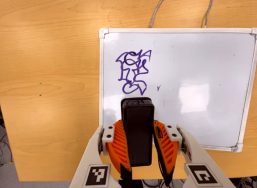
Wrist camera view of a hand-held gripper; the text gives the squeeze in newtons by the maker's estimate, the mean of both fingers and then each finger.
{"total": 8.3, "left": 7.1, "right": 9.5}